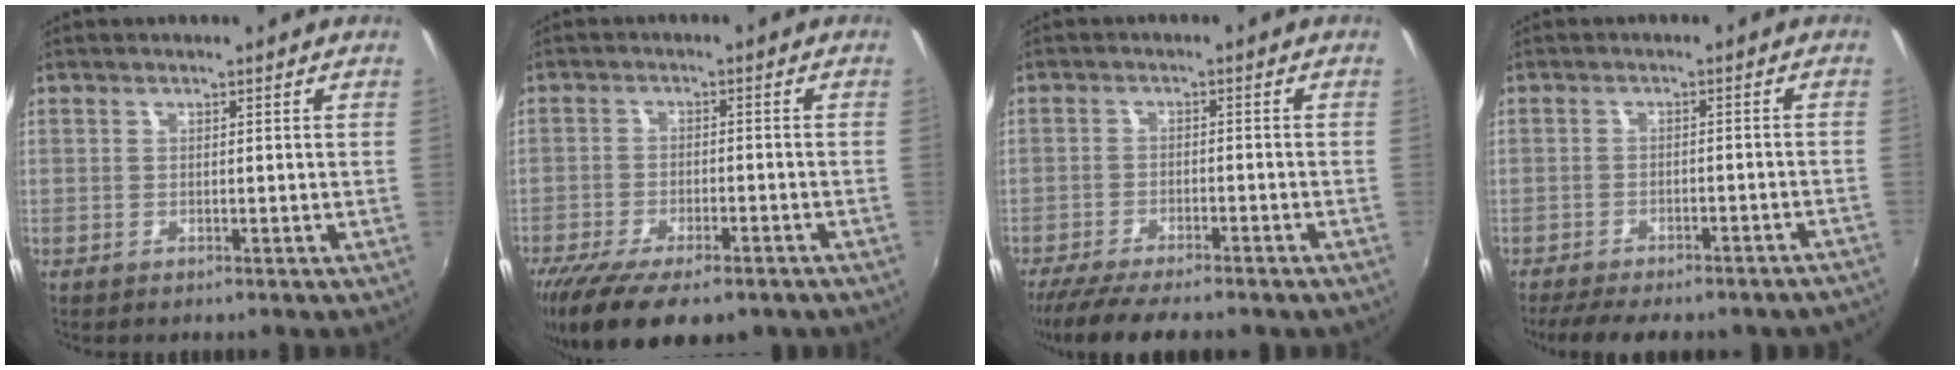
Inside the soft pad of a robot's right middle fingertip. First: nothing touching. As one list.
[{"total": 16.6, "force": [-11.8, 6.2, 10.0], "torque": [-0.209, -0.054, -0.178]}, {"total": 12.5, "force": [-10.4, 2.5, 6.5], "torque": [-0.139, -0.036, -0.164]}, {"total": 15.6, "force": [-13.5, 3.9, 6.9], "torque": [-0.137, -0.019, -0.170]}]